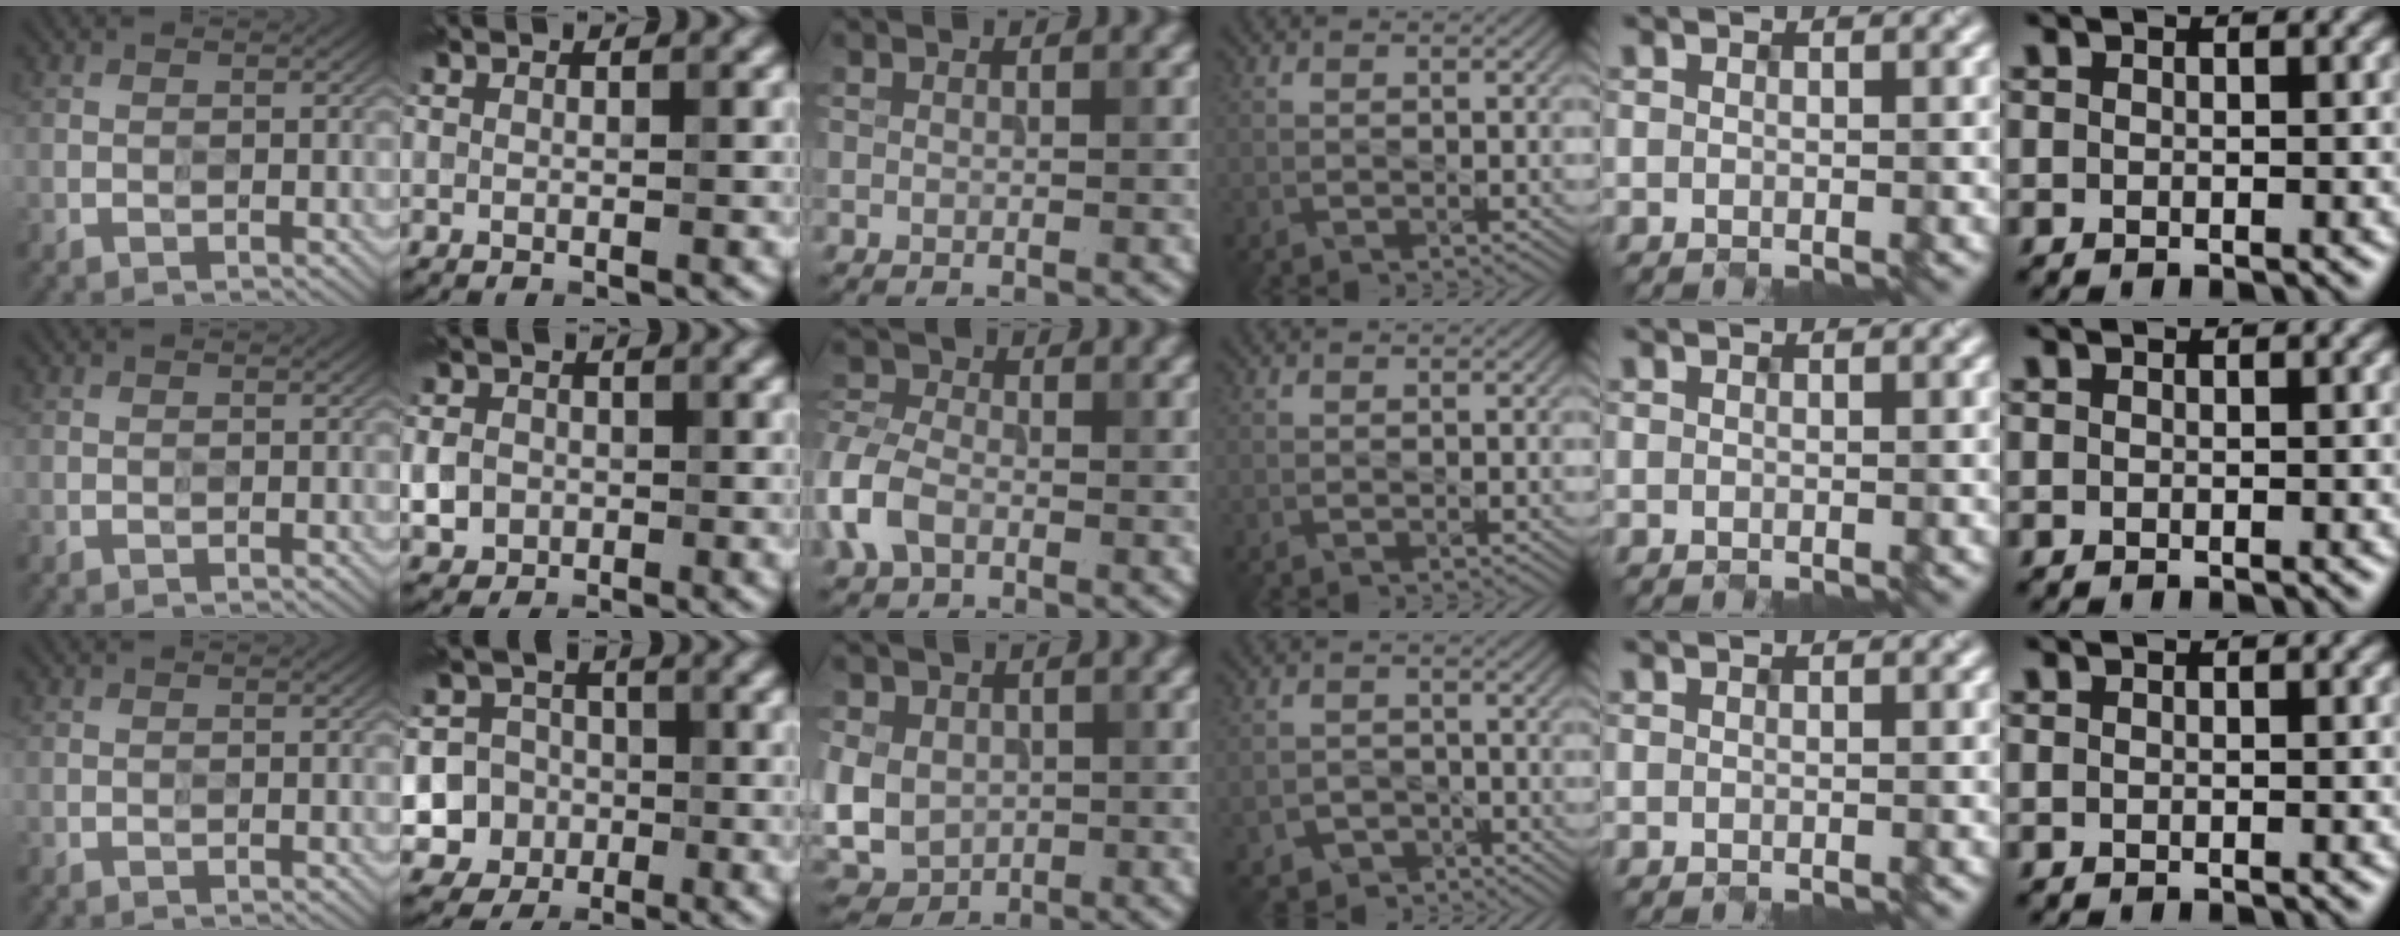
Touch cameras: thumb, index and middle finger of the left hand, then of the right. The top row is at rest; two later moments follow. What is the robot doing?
{"motion": "wipe", "object": "paper plate"}